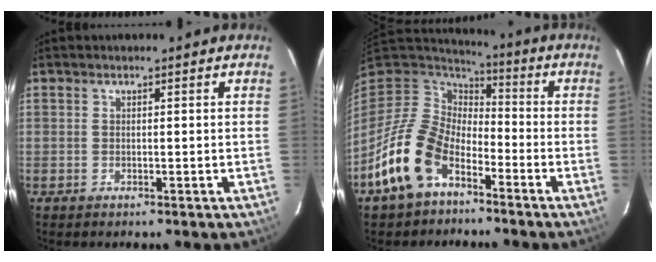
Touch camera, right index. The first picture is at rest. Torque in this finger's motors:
{"motor_torque": [1.14, -1.00, 0.57, 0.21]}